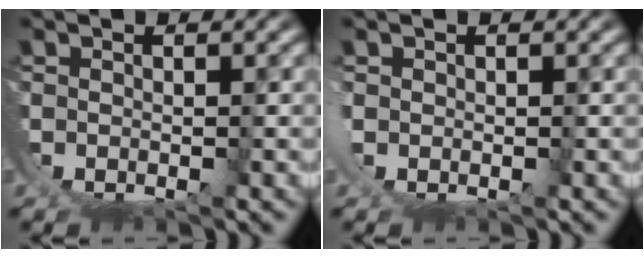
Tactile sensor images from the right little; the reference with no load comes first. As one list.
[{"total": 0.6, "force": [0.6, 0.0, 0.2], "torque": [-0.013, -0.001, 0.013]}]